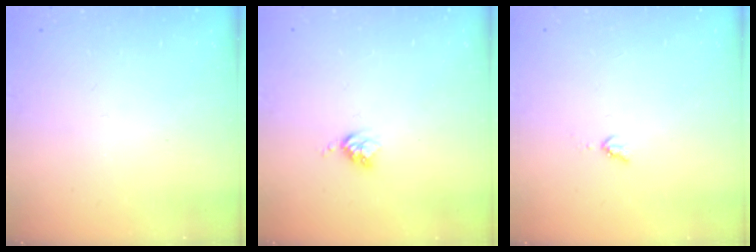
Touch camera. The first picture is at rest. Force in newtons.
{"total": 3.4, "press": 3.4, "slide": 0.4}
{"total": 2.8, "press": 2.8, "slide": 0.4}